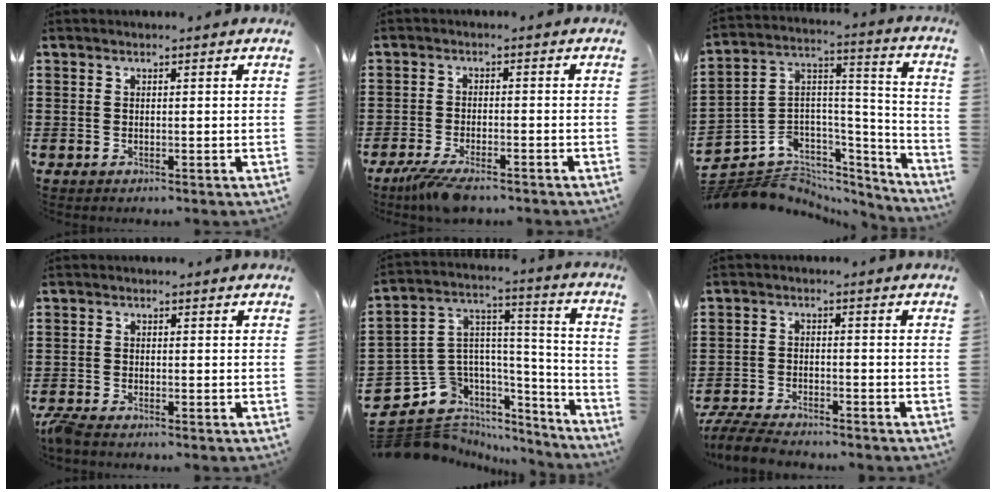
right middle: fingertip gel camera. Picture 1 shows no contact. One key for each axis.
{"total": 4.4, "fx": -3.5, "fy": 0.7, "fz": 2.5, "tx": -0.067, "ty": -0.011, "tz": -0.073}
{"total": 6.5, "fx": -5.1, "fy": 3.9, "fz": 0.3, "tx": -0.025, "ty": -0.011, "tz": -0.101}
{"total": 2.2, "fx": -2.1, "fy": 0.3, "fz": 0.8, "tx": -0.029, "ty": -0.002, "tz": -0.046}
{"total": 9.9, "fx": -6.8, "fy": 7.0, "fz": 1.6, "tx": -0.074, "ty": -0.004, "tz": -0.128}
{"total": 5.6, "fx": -5.4, "fy": 0.8, "fz": 1.4, "tx": -0.037, "ty": 0.002, "tz": -0.109}